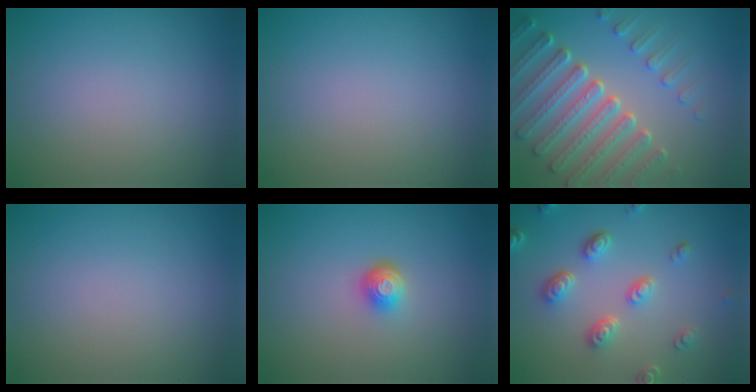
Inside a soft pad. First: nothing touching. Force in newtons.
{"total": 0.0}
{"total": 7.3, "press": 5.7, "slide": 4.6}
{"total": 0.0}
{"total": 1.9, "press": 1.4, "slide": 1.3}
{"total": 4.1, "press": 3.4, "slide": 2.3}